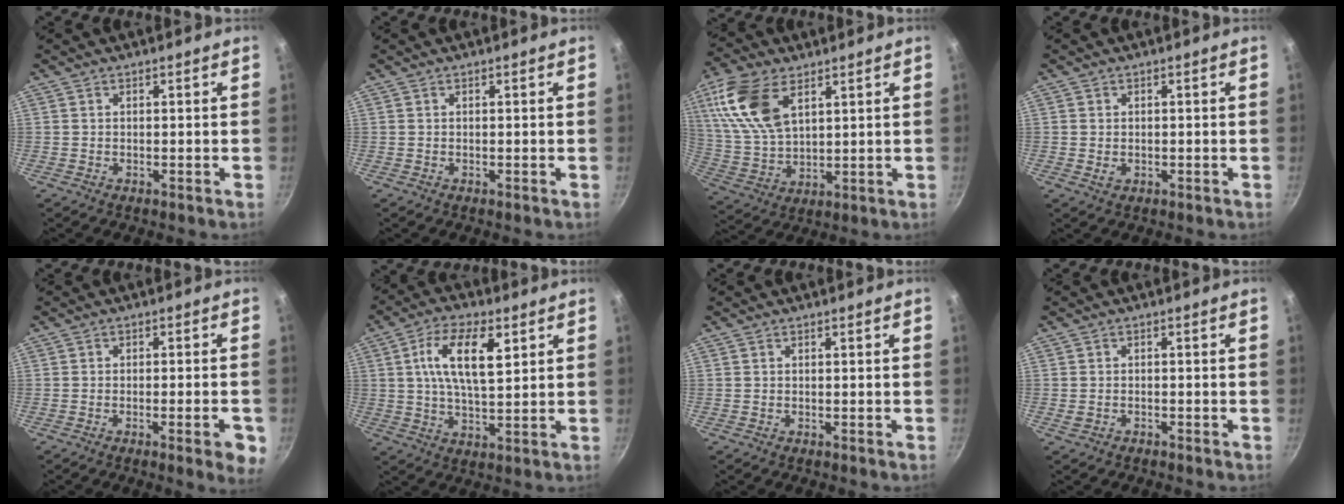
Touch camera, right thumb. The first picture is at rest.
{"total": 0.0}
{"total": 15.2, "force": [6.7, 8.2, 10.9], "torque": [-0.212, -0.020, 0.139]}
{"total": 1.7, "force": [-0.2, 1.5, 0.8], "torque": [-0.012, -0.002, -0.002]}
{"total": 6.1, "force": [-2.4, 1.4, 5.4], "torque": [-0.057, 0.007, -0.030]}
{"total": 11.4, "force": [3.6, 4.9, 9.6], "torque": [-0.169, -0.005, 0.062]}
{"total": 0.0}
{"total": 1.5, "force": [-0.9, 1.0, 0.7], "torque": [-0.020, 0.013, -0.012]}